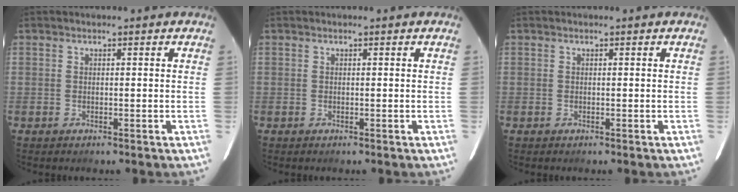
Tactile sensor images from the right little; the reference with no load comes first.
{"total": 0.0}
{"total": 0.0}